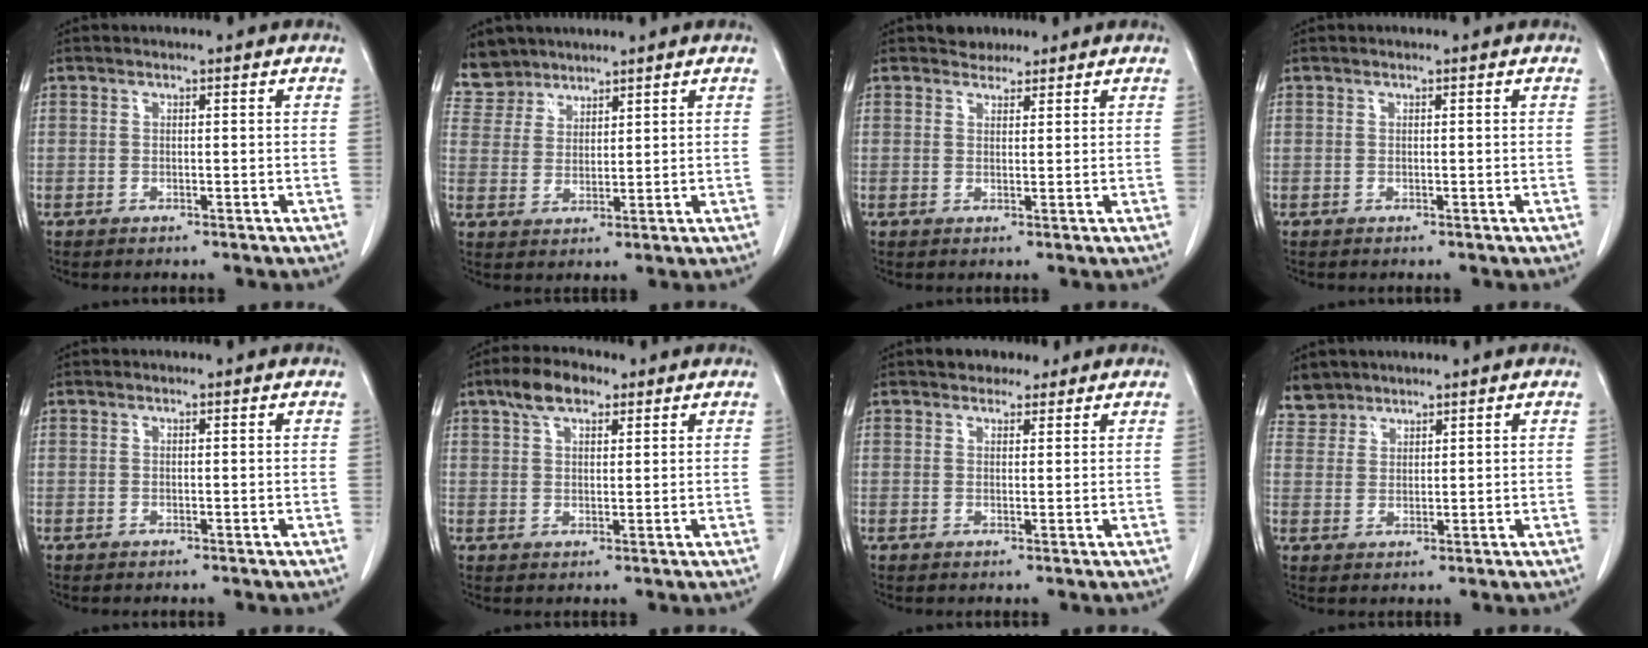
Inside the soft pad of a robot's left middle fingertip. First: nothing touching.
{"total": 5.7, "force": [5.1, 2.6, -0.5], "torque": [0.011, 0.005, 0.104]}
{"total": 2.0, "force": [1.7, 1.1, -0.1], "torque": [-0.002, 0.005, 0.026]}
{"total": 0.0}
{"total": 0.0}
{"total": 5.7, "force": [3.6, 2.6, 3.6], "torque": [-0.071, 0.017, 0.066]}
{"total": 3.6, "force": [2.8, 1.9, 1.2], "torque": [-0.015, 0.012, 0.042]}
{"total": 3.4, "force": [3.0, 1.6, -0.4], "torque": [0.013, 0.005, 0.059]}